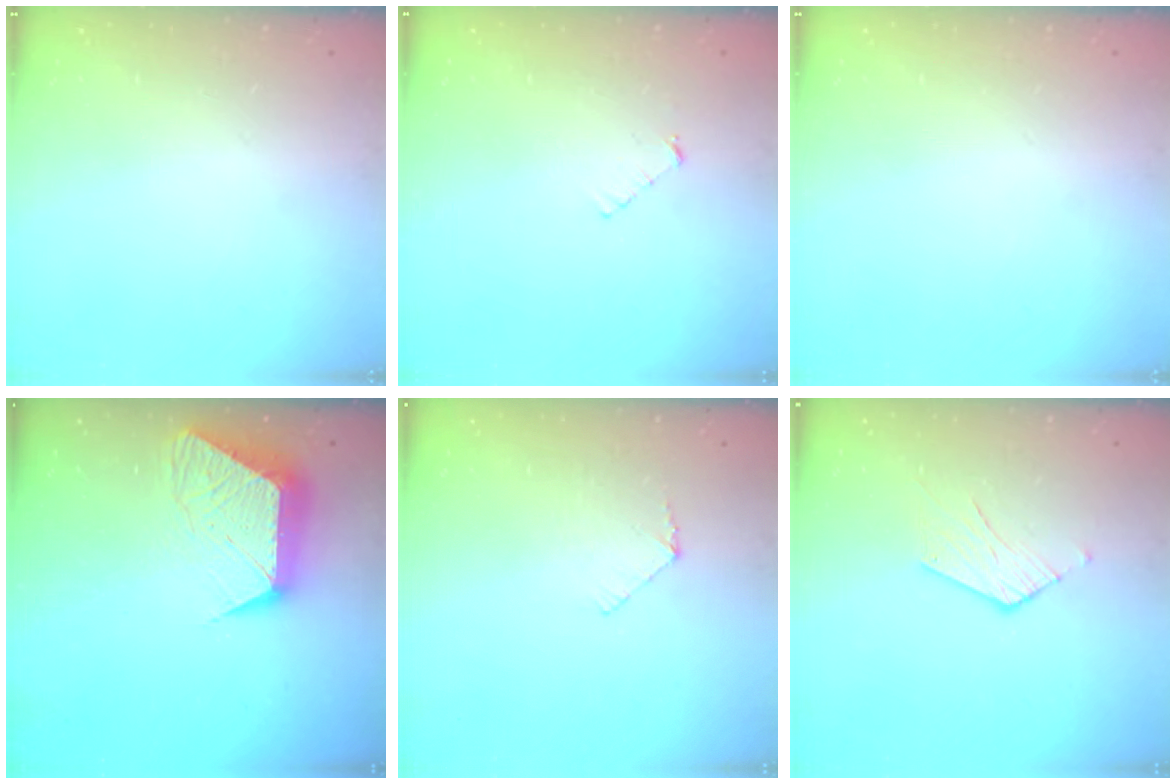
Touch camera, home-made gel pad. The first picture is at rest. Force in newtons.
{"total": 3.4, "press": 3.4, "slide": 0.3}
{"total": 0.0}
{"total": 13.5, "press": 13.5, "slide": 1.0}
{"total": 5.2, "press": 5.2, "slide": 0.4}
{"total": 5.4, "press": 5.4, "slide": 0.4}